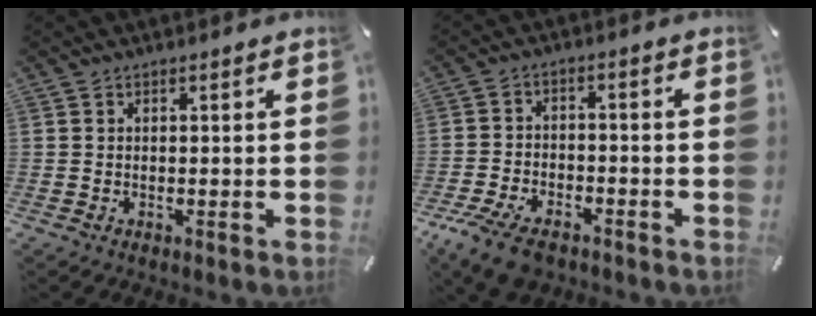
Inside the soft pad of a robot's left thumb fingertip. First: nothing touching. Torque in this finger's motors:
{"motor_torque": [0.39, 1.28, 0.23, 0.11, 0.21]}